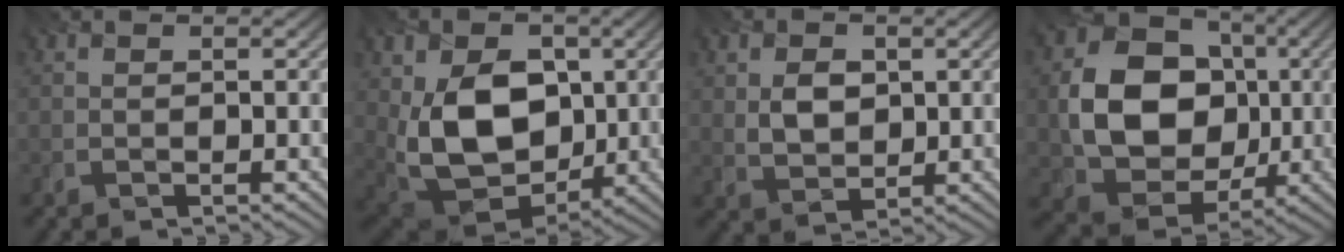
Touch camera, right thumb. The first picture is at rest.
{"total": 13.3, "force": [0.9, 9.5, 9.3], "torque": [-0.188, -0.013, 0.022]}
{"total": 4.4, "force": [1.1, 3.1, 2.9], "torque": [-0.063, -0.001, 0.021]}
{"total": 13.1, "force": [0.1, 10.7, 7.5], "torque": [-0.151, -0.005, -0.001]}